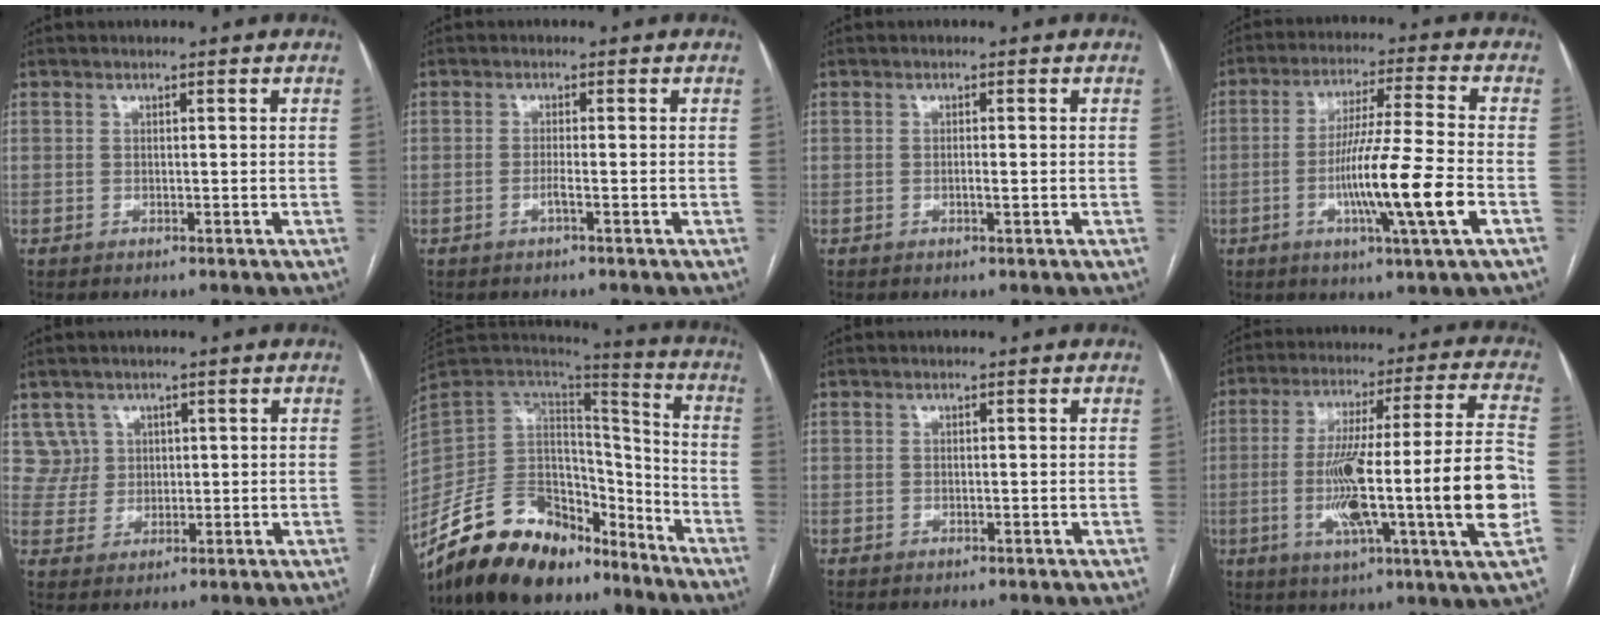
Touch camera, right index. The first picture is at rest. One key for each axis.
{"total": 1.2, "fx": -0.6, "fy": -0.2, "fz": 1.0, "tx": -0.020, "ty": 0.000, "tz": -0.013}
{"total": 1.0, "fx": -0.3, "fy": 0.0, "fz": 1.0, "tx": -0.017, "ty": 0.000, "tz": -0.004}
{"total": 13.1, "fx": -3.7, "fy": -1.0, "fz": 12.5, "tx": -0.228, "ty": -0.014, "tz": -0.070}
{"total": 4.1, "fx": 2.0, "fy": 3.5, "fz": -0.4, "tx": 0.019, "ty": 0.011, "tz": 0.040}
{"total": 20.3, "fx": -16.3, "fy": 9.1, "fz": 8.0, "tx": -0.153, "ty": 0.041, "tz": -0.279}
{"total": 0.0}
{"total": 23.5, "fx": -4.4, "fy": 0.1, "fz": 23.1, "tx": -0.336, "ty": 0.001, "tz": -0.078}